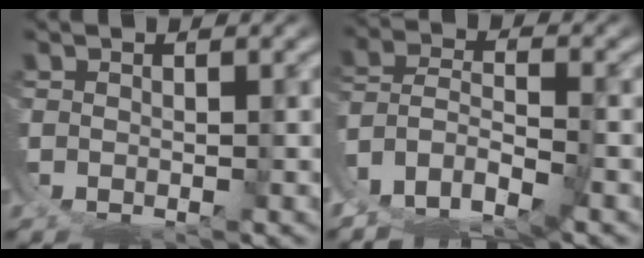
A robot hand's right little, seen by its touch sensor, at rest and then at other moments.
{"total": 4.5, "force": [-0.9, 3.2, 3.1], "torque": [-0.074, -0.031, -0.004]}